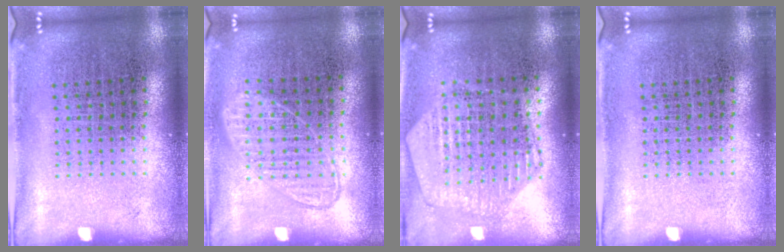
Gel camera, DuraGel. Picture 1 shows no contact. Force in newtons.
{"total": 0.9, "press": 0.9, "slide": 0.3}
{"total": 1.2, "press": 1.2, "slide": 0.2}
{"total": 0.0}